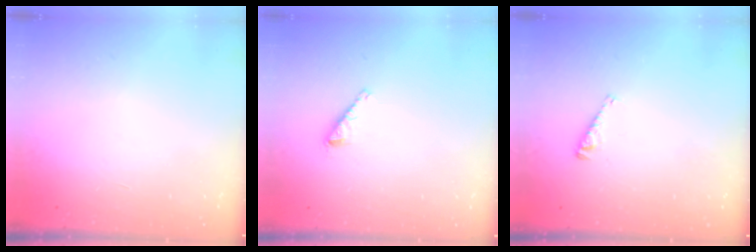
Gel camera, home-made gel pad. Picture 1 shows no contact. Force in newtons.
{"total": 1.7, "press": 1.7, "slide": 0.2}
{"total": 3.3, "press": 3.3, "slide": 0.5}